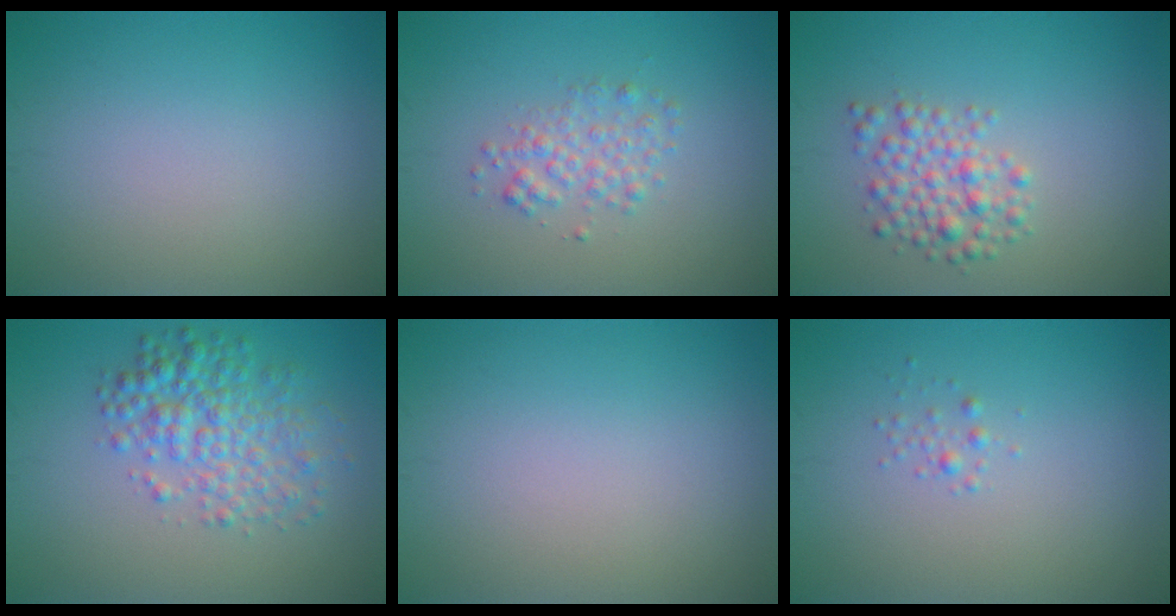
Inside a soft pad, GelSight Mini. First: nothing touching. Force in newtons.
{"total": 2.1, "press": 2.1, "slide": 0.1}
{"total": 3.1, "press": 3.1, "slide": 0.1}
{"total": 4.5, "press": 4.5, "slide": 0.1}
{"total": 0.0}
{"total": 0.7, "press": 0.7, "slide": 0.0}